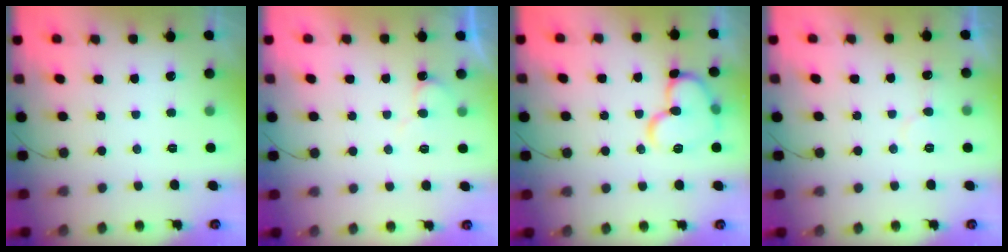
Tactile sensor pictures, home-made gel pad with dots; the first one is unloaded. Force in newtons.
{"total": 5.4, "press": 5.4, "slide": 0.5}
{"total": 13.3, "press": 13.3, "slide": 1.0}
{"total": 6.9, "press": 6.8, "slide": 0.4}